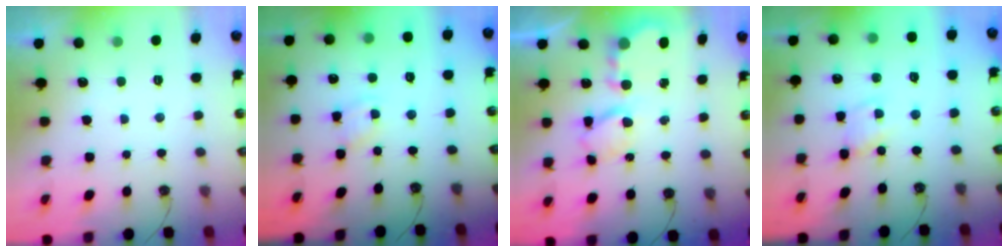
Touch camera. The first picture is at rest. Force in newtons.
{"total": 2.9, "press": 2.9, "slide": 0.4}
{"total": 6.1, "press": 6.1, "slide": 0.3}
{"total": 1.8, "press": 1.8, "slide": 0.2}